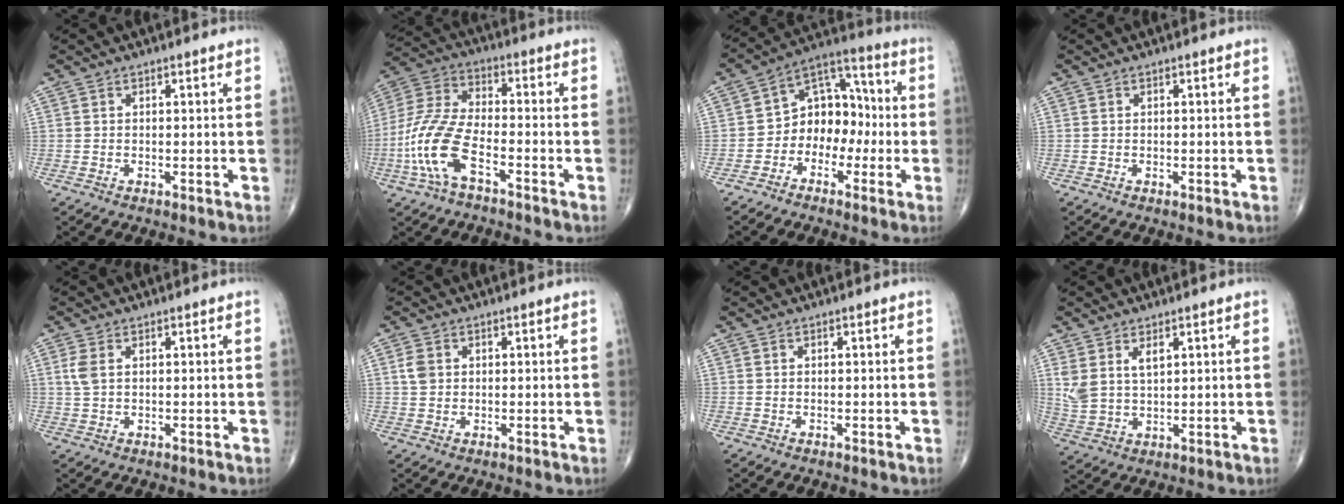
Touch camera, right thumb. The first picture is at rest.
{"total": 12.9, "force": [-5.4, 5.5, 10.4], "torque": [-0.236, 0.035, -0.108]}
{"total": 10.9, "force": [-2.2, 8.2, 6.9], "torque": [-0.067, 0.047, -0.054]}
{"total": 0.0}
{"total": 2.8, "force": [0.8, 1.6, 2.1], "torque": [-0.057, 0.005, 0.018]}
{"total": 2.6, "force": [0.6, 2.1, 1.5], "torque": [-0.027, 0.003, 0.012]}
{"total": 0.0}
{"total": 5.8, "force": [2.6, 3.1, 4.2], "torque": [-0.085, -0.011, 0.062]}